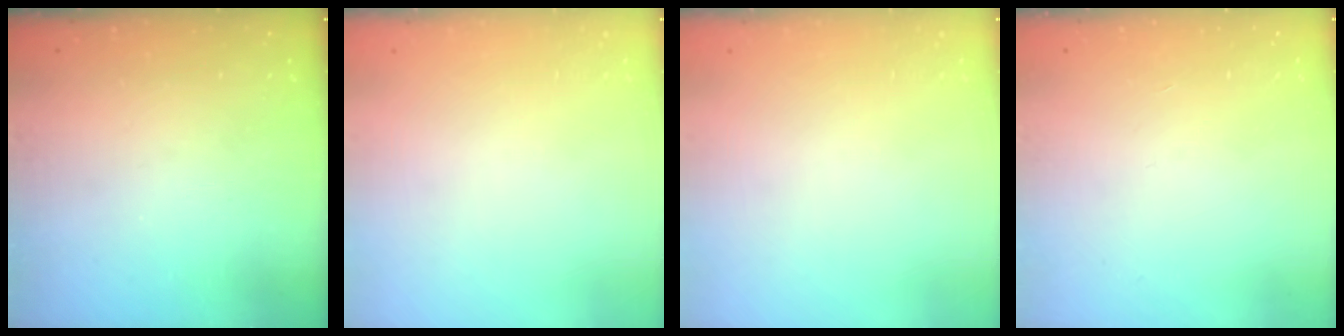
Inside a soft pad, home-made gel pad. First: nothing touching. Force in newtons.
{"total": 0.0}
{"total": 0.0}
{"total": 0.0}